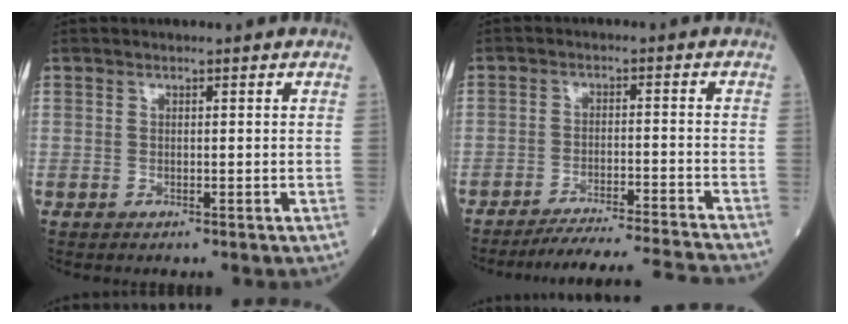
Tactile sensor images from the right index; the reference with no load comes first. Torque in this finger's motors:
{"motor_torque": [-0.06, -0.28, -0.11, -0.01]}